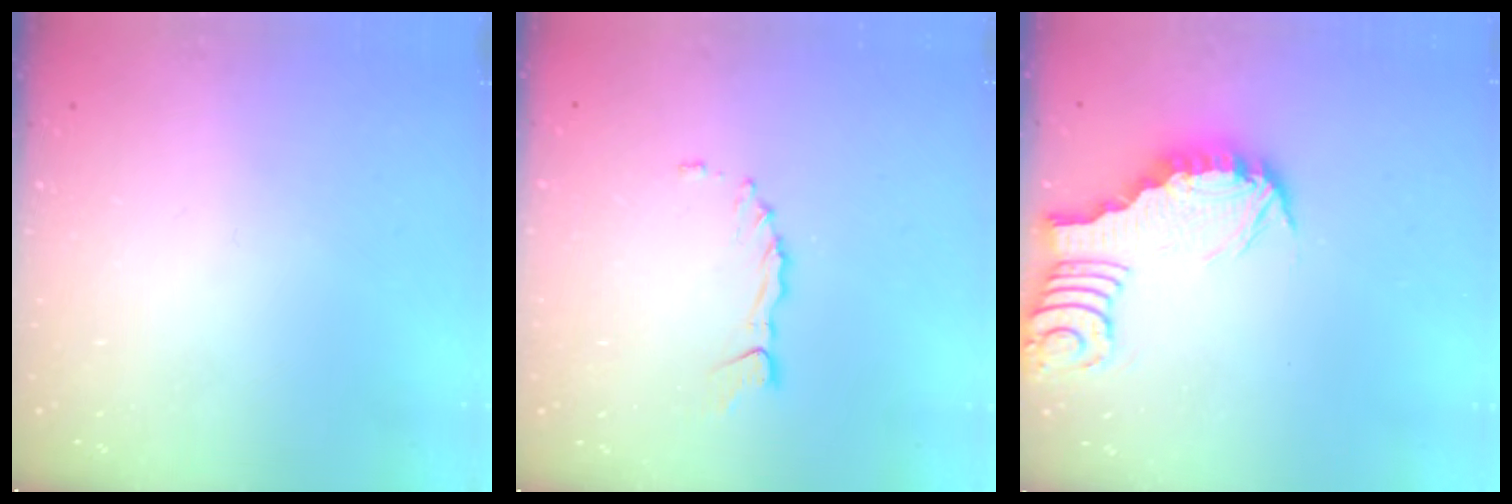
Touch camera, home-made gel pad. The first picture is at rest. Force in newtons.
{"total": 2.8, "press": 2.8, "slide": 0.4}
{"total": 2.9, "press": 2.9, "slide": 0.3}